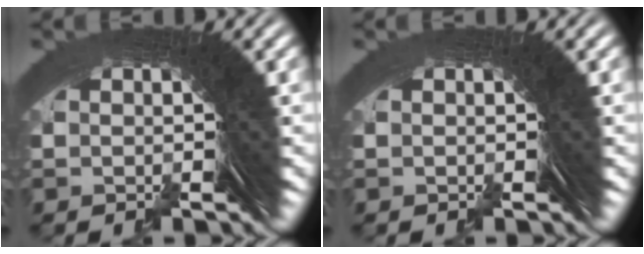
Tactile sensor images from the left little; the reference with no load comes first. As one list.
[{"total": 0.0}]